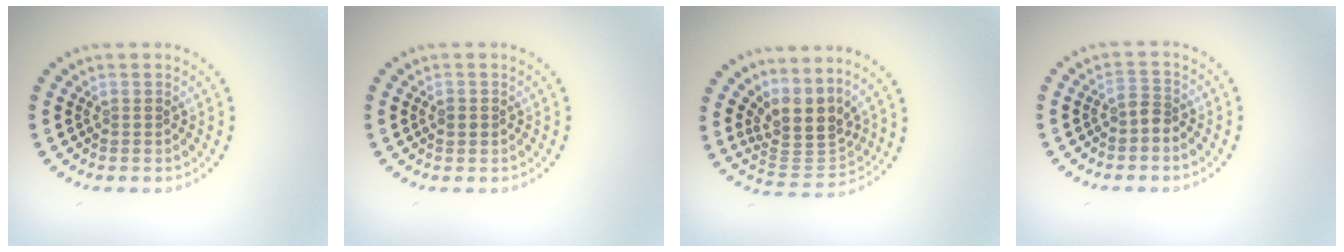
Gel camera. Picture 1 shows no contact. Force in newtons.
{"total": 1.1, "press": 1.1, "slide": 0.1}
{"total": 4.1, "press": 3.1, "slide": 2.7}
{"total": 1.5, "press": 1.1, "slide": 1.0}